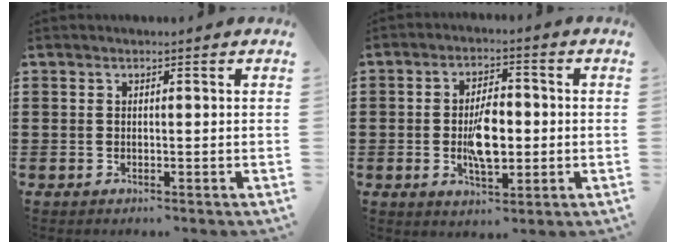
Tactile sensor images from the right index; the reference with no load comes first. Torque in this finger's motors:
{"motor_torque": [1.81, 0.33, 0.82, 0.15]}